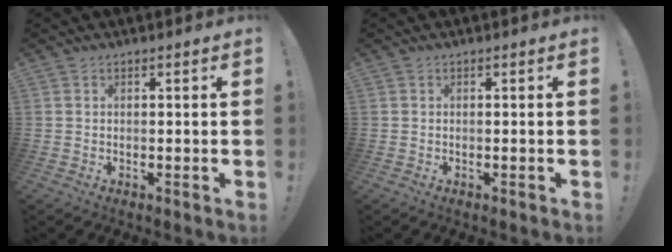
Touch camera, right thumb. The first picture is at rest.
{"total": 0.0}